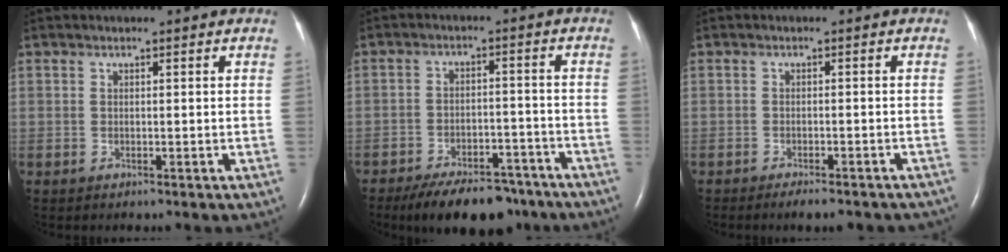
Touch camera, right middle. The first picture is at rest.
{"total": 12.3, "force": [-9.8, 5.0, 5.6], "torque": [-0.074, 0.007, -0.146]}
{"total": 7.1, "force": [-6.1, 1.8, 3.2], "torque": [-0.029, 0.000, -0.074]}